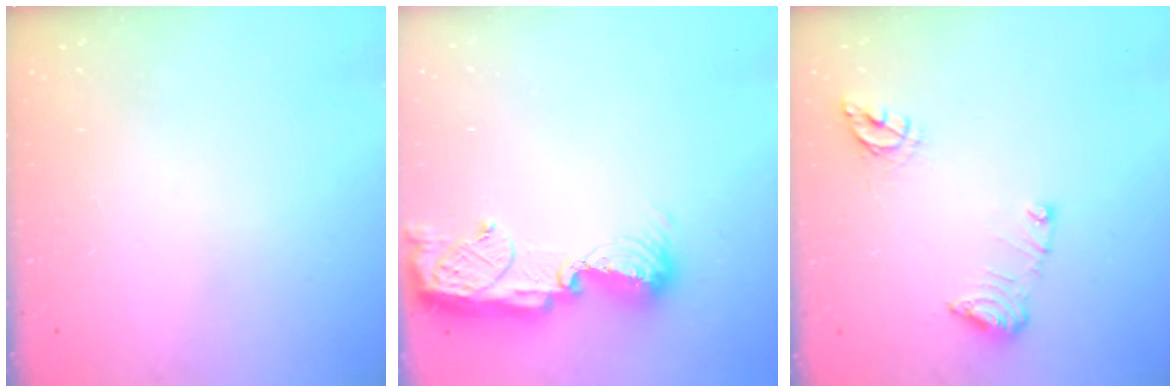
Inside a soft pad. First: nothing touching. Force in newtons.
{"total": 11.6, "press": 11.5, "slide": 1.1}
{"total": 10.0, "press": 9.9, "slide": 1.0}